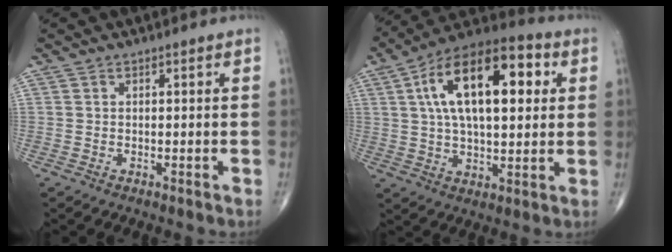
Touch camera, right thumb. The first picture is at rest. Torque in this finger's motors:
{"motor_torque": [0.64, 4.37, 2.02, 0.74, 0.60]}